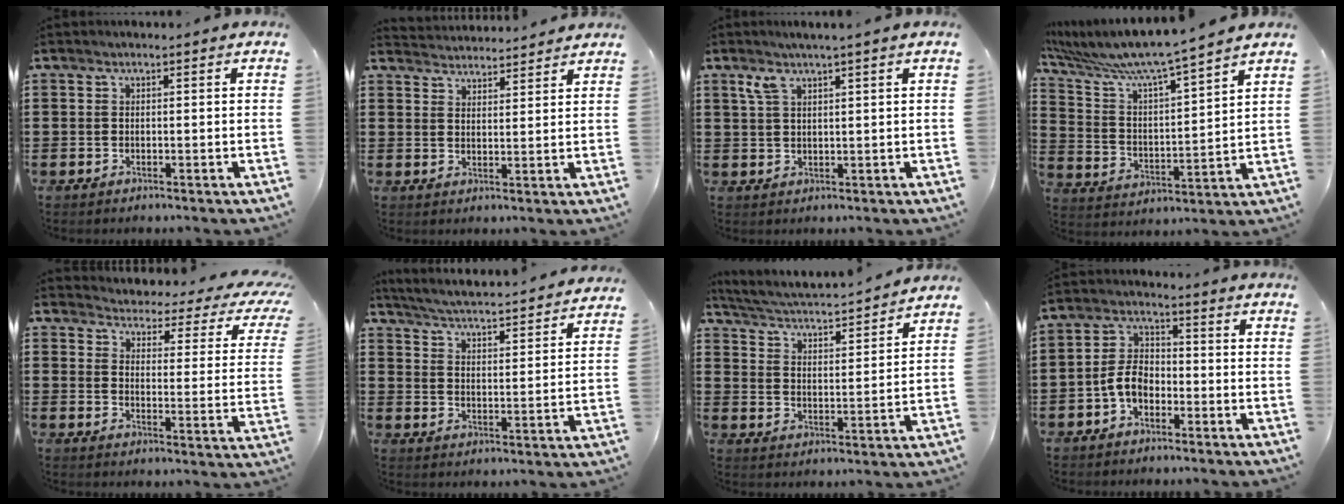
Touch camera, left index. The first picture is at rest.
{"total": 3.2, "force": [3.2, -0.1, -0.5], "torque": [-0.002, -0.016, 0.060]}
{"total": 3.1, "force": [2.0, 0.5, 2.3], "torque": [-0.051, 0.003, 0.037]}
{"total": 7.8, "force": [6.9, -0.2, 3.5], "torque": [-0.101, -0.054, 0.113]}
{"total": 2.9, "force": [2.6, 0.6, 0.9], "torque": [-0.031, -0.031, 0.035]}
{"total": 3.8, "force": [3.7, -0.7, 0.8], "torque": [-0.039, -0.037, 0.053]}
{"total": 3.2, "force": [3.1, -0.3, 0.9], "torque": [-0.038, -0.031, 0.044]}
{"total": 5.2, "force": [-2.2, 3.2, 3.4], "torque": [-0.090, 0.003, -0.050]}